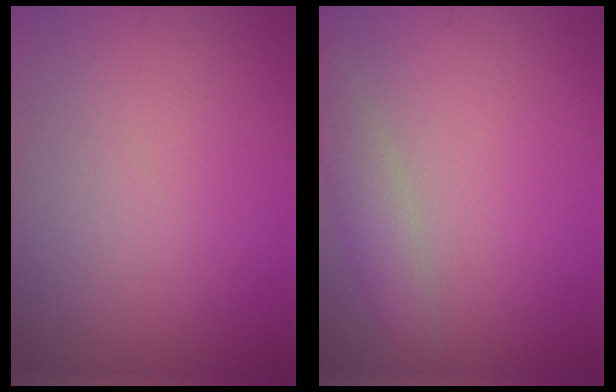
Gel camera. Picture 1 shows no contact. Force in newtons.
{"total": 2.3, "press": 2.3, "slide": 0.1}